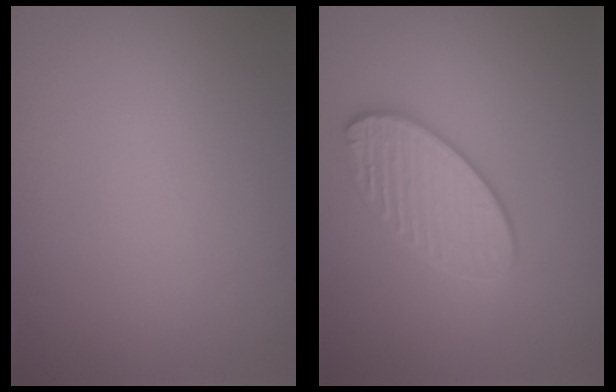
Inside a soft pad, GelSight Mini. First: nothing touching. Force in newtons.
{"total": 3.5, "press": 3.3, "slide": 1.3}